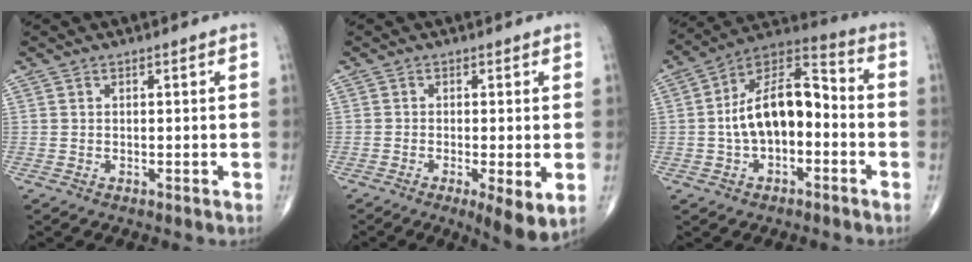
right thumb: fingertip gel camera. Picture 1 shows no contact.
{"total": 6.4, "force": [-1.8, 1.5, 6.0], "torque": [-0.097, -0.018, -0.030]}
{"total": 15.0, "force": [-1.6, 8.3, 12.3], "torque": [-0.196, 0.050, -0.039]}